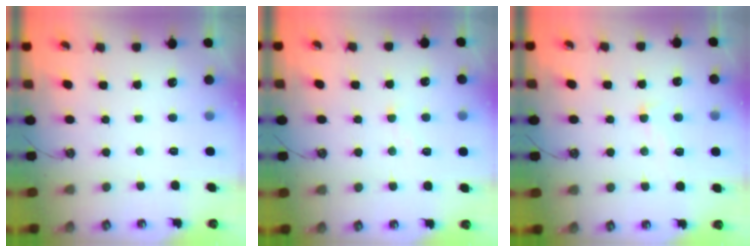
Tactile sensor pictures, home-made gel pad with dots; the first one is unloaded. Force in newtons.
{"total": 2.7, "press": 2.7, "slide": 0.5}
{"total": 1.3, "press": 0.3, "slide": 1.3}